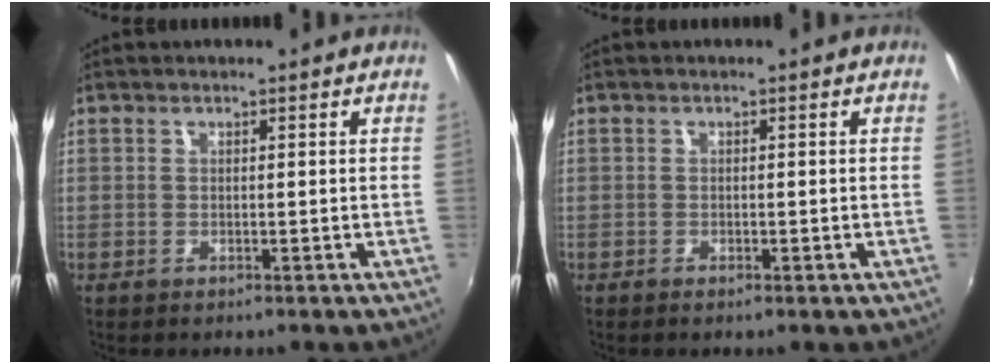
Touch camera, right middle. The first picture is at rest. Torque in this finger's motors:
{"motor_torque": [-0.22, 0.04, -0.02, 0.00]}